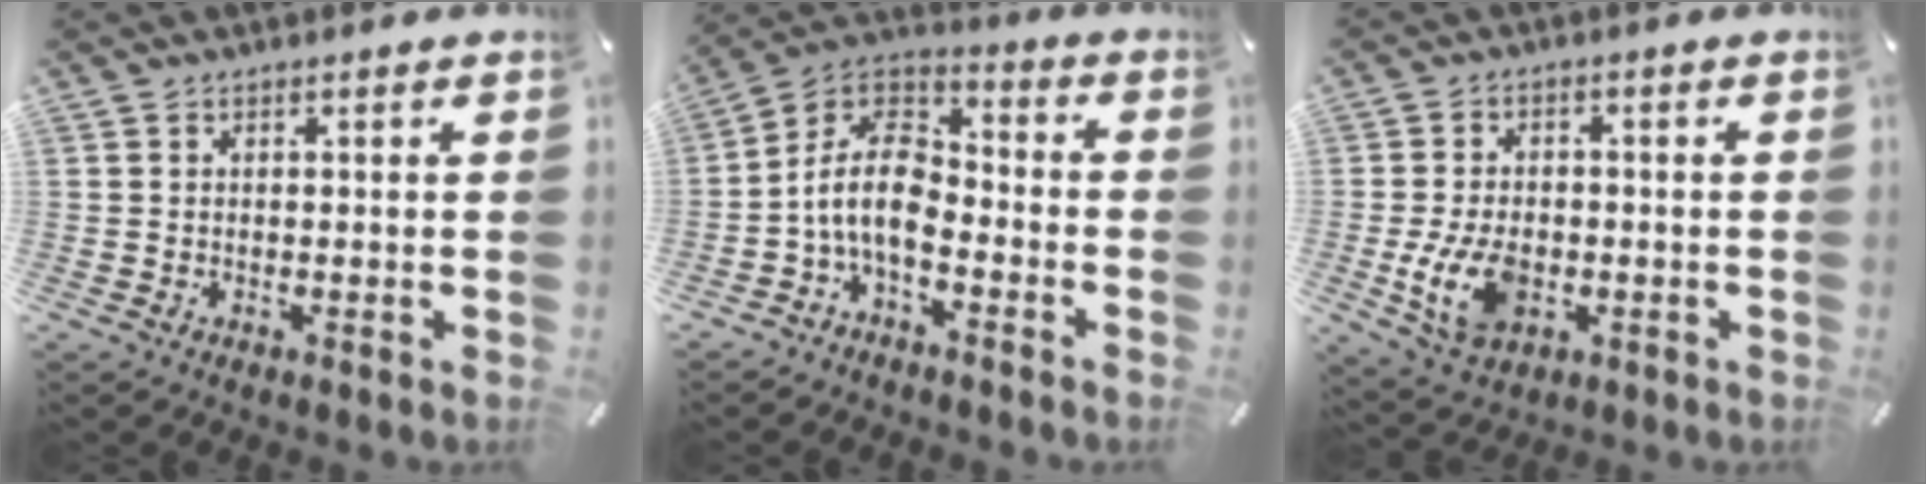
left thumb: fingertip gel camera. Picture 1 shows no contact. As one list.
[{"total": 11.5, "force": [-4.8, 6.5, 8.1], "torque": [-0.180, 0.013, -0.096]}, {"total": 10.1, "force": [-2.4, 6.9, 6.9], "torque": [-0.148, 0.002, -0.040]}]